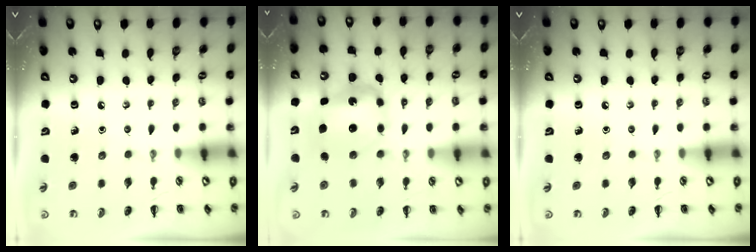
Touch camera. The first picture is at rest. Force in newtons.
{"total": 6.0, "press": 6.0, "slide": 1.1}
{"total": 0.0}